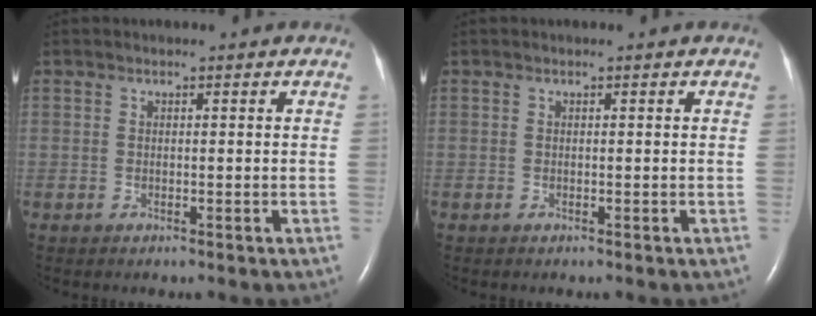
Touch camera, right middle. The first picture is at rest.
{"total": 0.0}